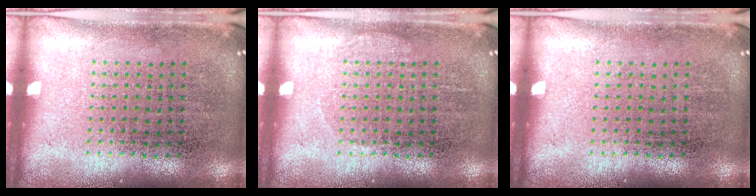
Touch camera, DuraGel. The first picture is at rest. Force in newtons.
{"total": 0.7, "press": 0.7, "slide": 0.2}
{"total": 0.0}